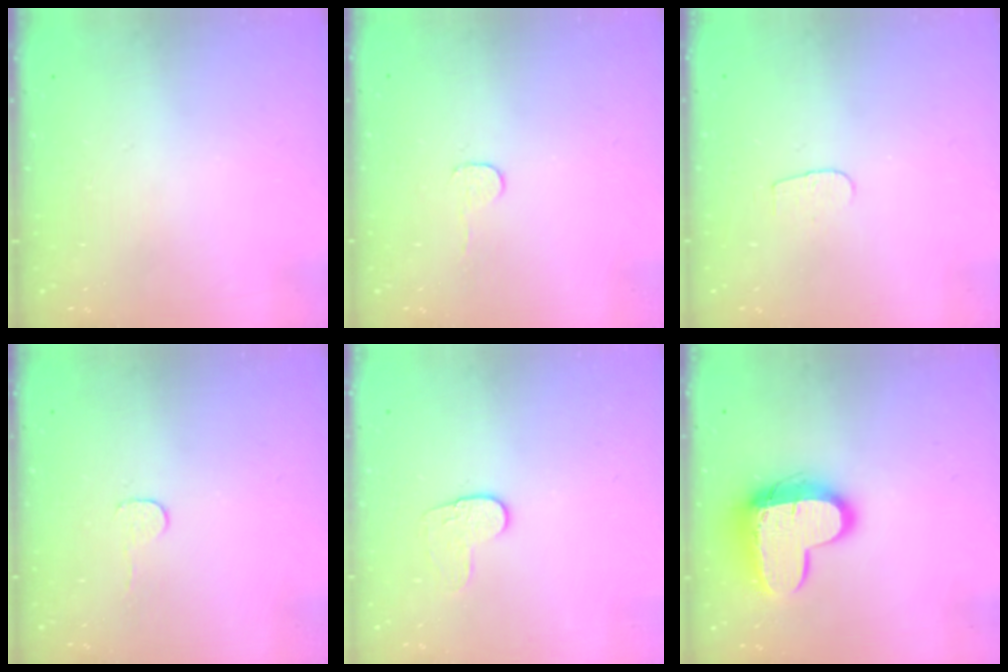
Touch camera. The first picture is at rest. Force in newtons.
{"total": 3.0, "press": 3.0, "slide": 0.3}
{"total": 3.1, "press": 3.1, "slide": 0.2}
{"total": 3.0, "press": 3.0, "slide": 0.3}
{"total": 7.9, "press": 7.8, "slide": 0.6}
{"total": 14.4, "press": 14.4, "slide": 1.0}